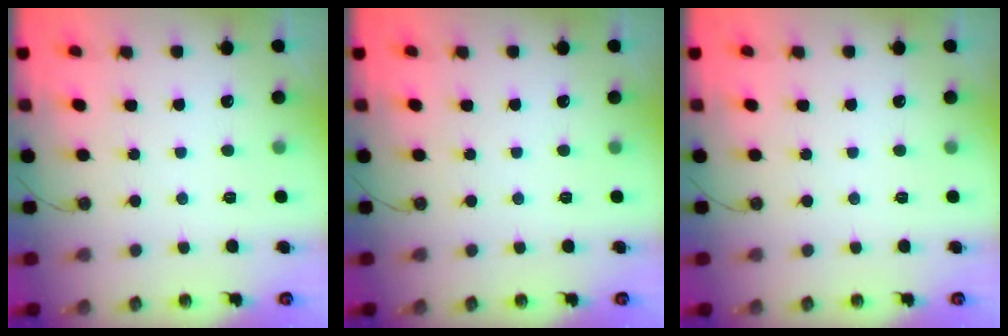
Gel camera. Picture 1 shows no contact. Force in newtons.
{"total": 0.0}
{"total": 0.0}